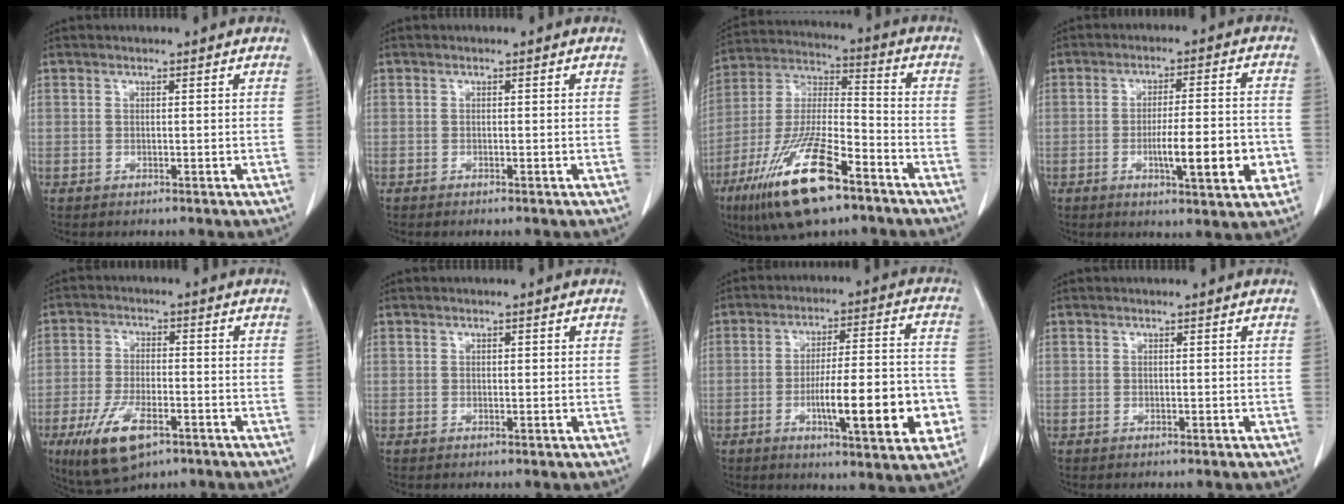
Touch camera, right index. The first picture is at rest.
{"total": 0.7, "force": [-0.6, 0.0, 0.3], "torque": [-0.008, -0.001, -0.009]}
{"total": 18.2, "force": [-10.7, 4.4, 14.0], "torque": [-0.305, -0.027, -0.196]}
{"total": 10.5, "force": [-3.1, 1.4, 10.0], "torque": [-0.151, 0.000, -0.044]}
{"total": 9.7, "force": [-5.1, 3.9, 7.2], "torque": [-0.146, -0.014, -0.084]}
{"total": 0.8, "force": [0.3, 0.4, 0.7], "torque": [-0.007, 0.001, 0.004]}
{"total": 15.4, "force": [-4.6, 2.5, 14.5], "torque": [-0.218, 0.006, -0.066]}
{"total": 0.0}